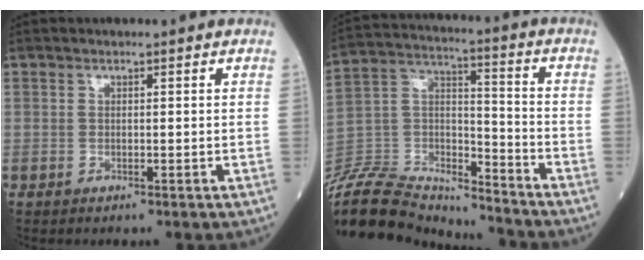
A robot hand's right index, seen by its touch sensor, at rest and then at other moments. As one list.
[{"total": 22.5, "force": [-21.2, 5.6, 5.1], "torque": [-0.140, 0.024, -0.353]}]